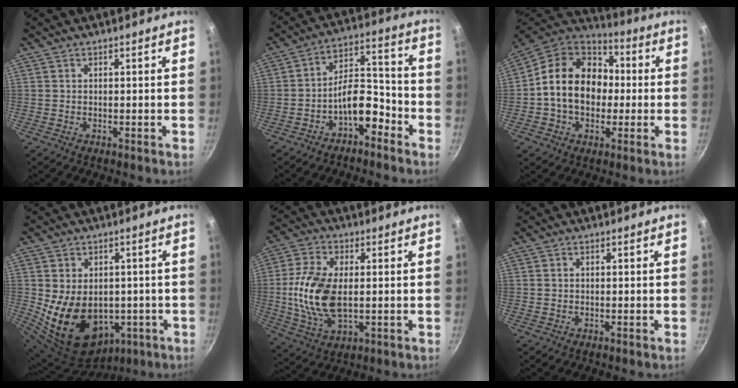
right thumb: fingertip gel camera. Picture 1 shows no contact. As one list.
[{"total": 9.2, "force": [-5.1, 4.5, 6.2], "torque": [-0.074, 0.070, -0.081]}, {"total": 18.9, "force": [0.2, 14.5, 12.1], "torque": [-0.178, 0.038, -0.007]}, {"total": 16.1, "force": [-2.0, 11.9, 10.6], "torque": [-0.167, -0.002, 0.000]}, {"total": 14.0, "force": [0.0, 7.8, 11.6], "torque": [-0.231, 0.003, 0.000]}, {"total": 0.6, "force": [0.1, 0.5, 0.3], "torque": [-0.004, 0.004, 0.001]}]